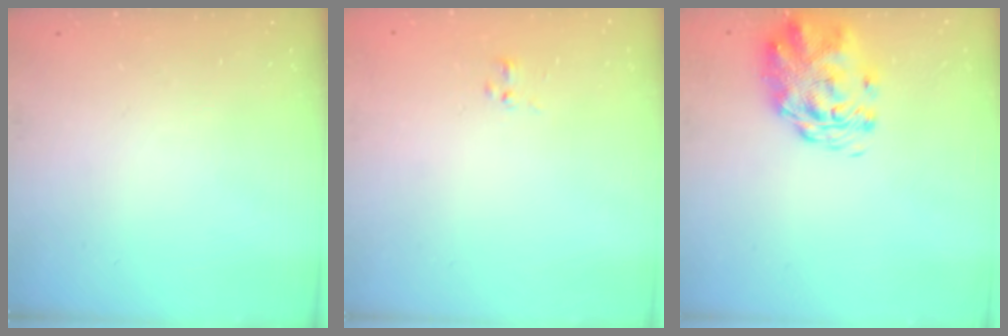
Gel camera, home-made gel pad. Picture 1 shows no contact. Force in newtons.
{"total": 1.4, "press": 1.3, "slide": 0.7}
{"total": 3.3, "press": 3.2, "slide": 1.0}